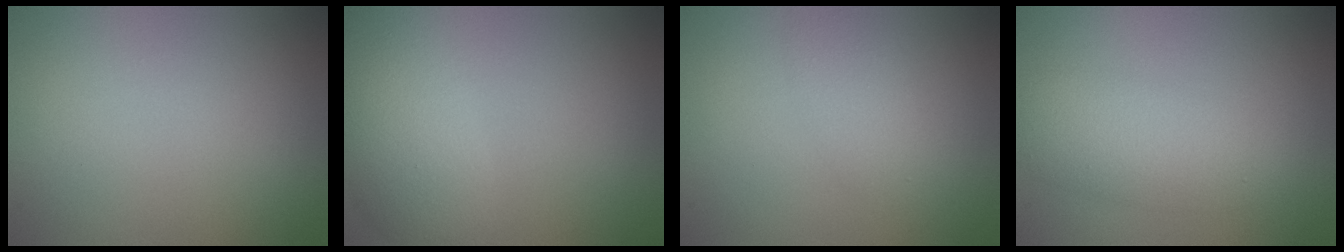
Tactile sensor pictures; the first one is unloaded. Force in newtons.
{"total": 4.8, "press": 4.8, "slide": 0.2}
{"total": 2.1, "press": 2.1, "slide": 0.1}
{"total": 3.9, "press": 3.9, "slide": 0.2}